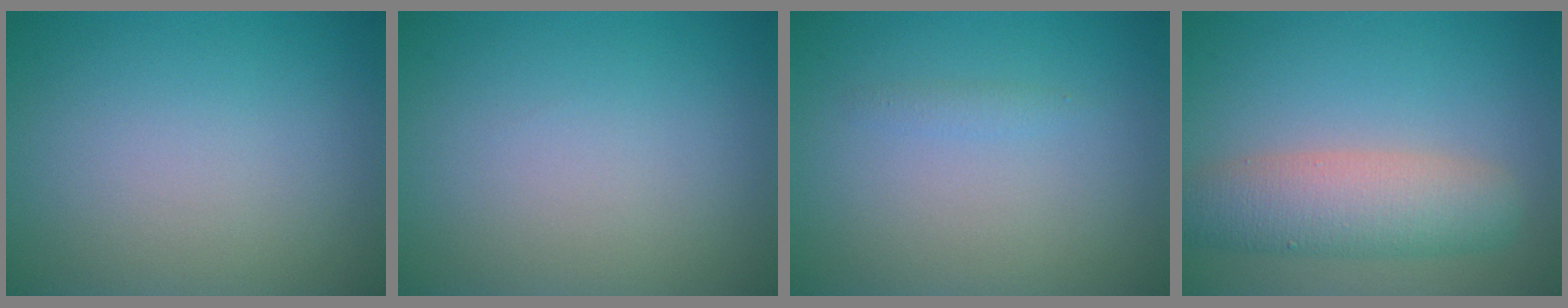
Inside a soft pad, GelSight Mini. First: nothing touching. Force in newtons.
{"total": 0.0}
{"total": 0.7, "press": 0.7, "slide": 0.0}
{"total": 5.6, "press": 5.6, "slide": 0.3}